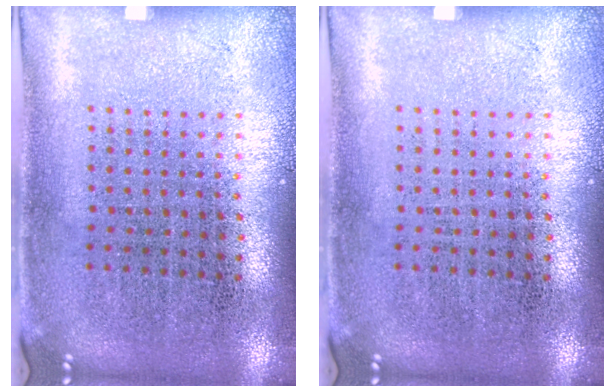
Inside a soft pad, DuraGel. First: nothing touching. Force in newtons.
{"total": 0.0}